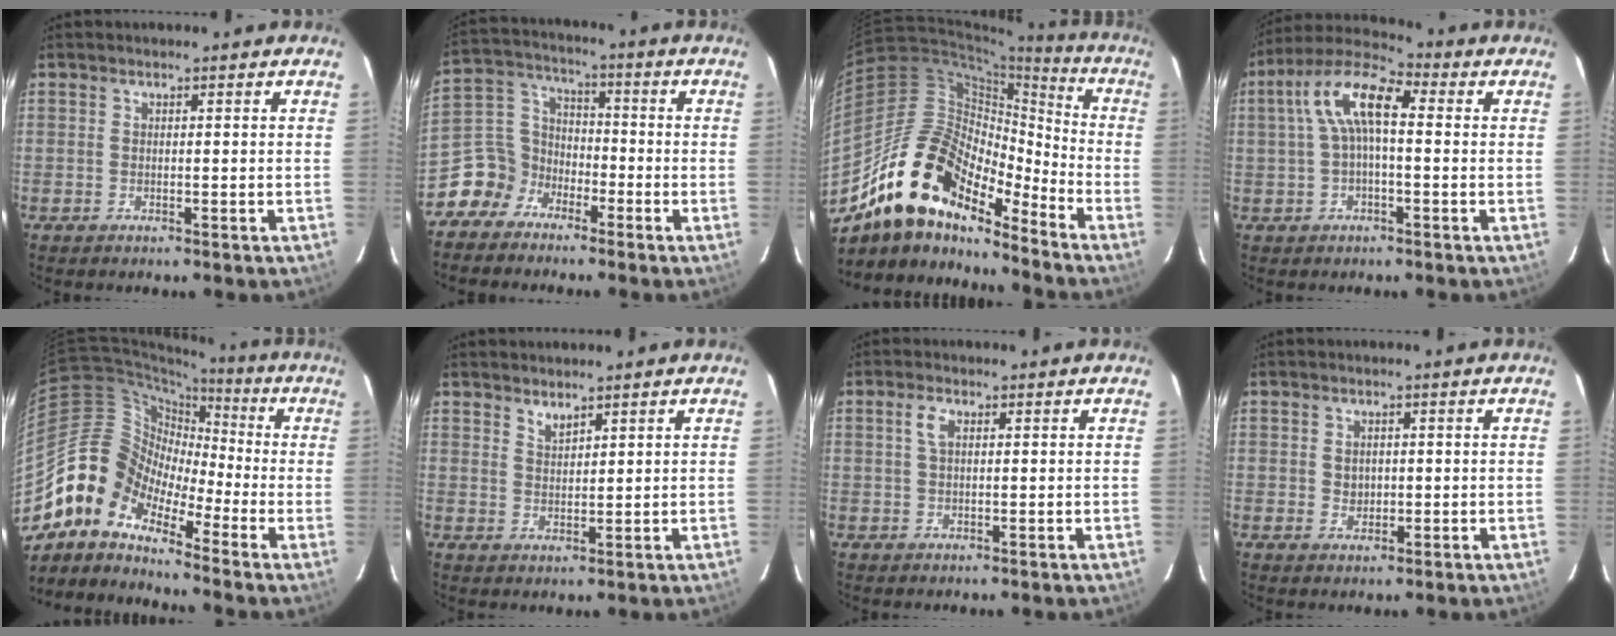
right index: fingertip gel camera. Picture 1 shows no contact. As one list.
[{"total": 8.3, "force": [-5.7, 6.1, 0.6], "torque": [-0.028, 0.042, -0.126]}, {"total": 18.9, "force": [-14.6, 7.4, 9.5], "torque": [-0.166, 0.005, -0.277]}, {"total": 10.8, "force": [1.5, 4.3, 9.8], "torque": [-0.195, 0.032, 0.019]}, {"total": 10.8, "force": [-7.4, 6.6, 4.3], "torque": [-0.075, 0.029, -0.176]}, {"total": 2.5, "force": [2.2, 0.6, 1.0], "torque": [-0.017, 0.000, 0.040]}, {"total": 2.4, "force": [0.8, 1.2, 1.9], "torque": [-0.041, 0.006, 0.015]}, {"total": 2.2, "force": [0.3, 2.0, 1.0], "torque": [-0.014, 0.004, 0.008]}]